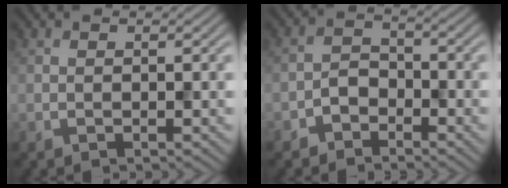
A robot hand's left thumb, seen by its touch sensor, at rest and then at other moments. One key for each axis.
{"total": 3.1, "fx": -2.1, "fy": 1.9, "fz": 1.2, "tx": -0.022, "ty": 0.009, "tz": -0.052}